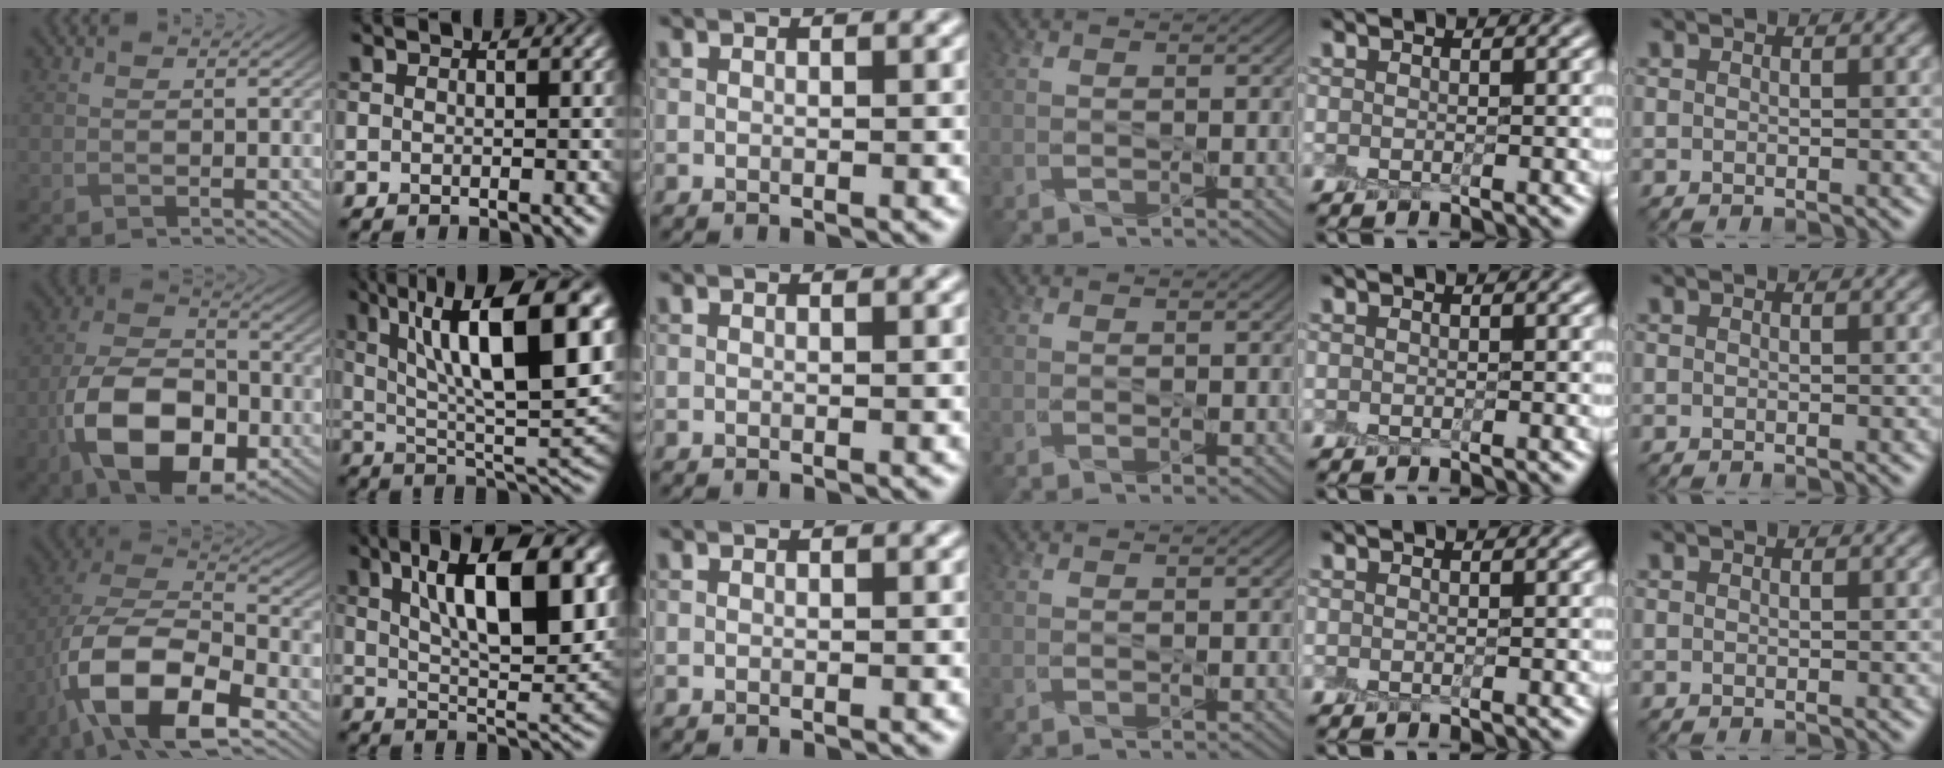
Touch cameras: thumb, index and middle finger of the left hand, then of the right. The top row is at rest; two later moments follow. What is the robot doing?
{"motion": "peel", "object": "shipping label"}